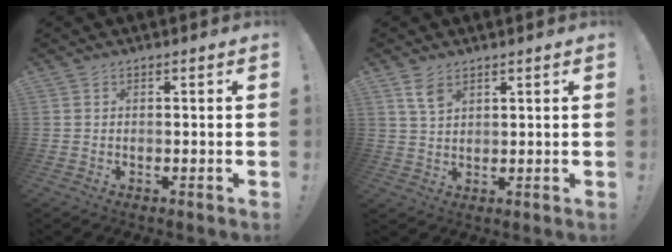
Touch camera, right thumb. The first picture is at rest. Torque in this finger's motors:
{"motor_torque": [0.69, -0.58, 0.62, -0.52, 0.00]}